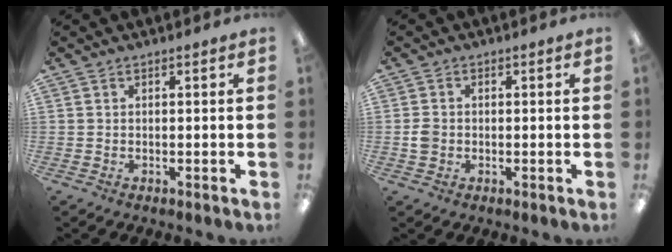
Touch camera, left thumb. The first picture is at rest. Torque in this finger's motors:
{"motor_torque": [-0.06, 0.03, 0.23, -0.23, 0.00]}